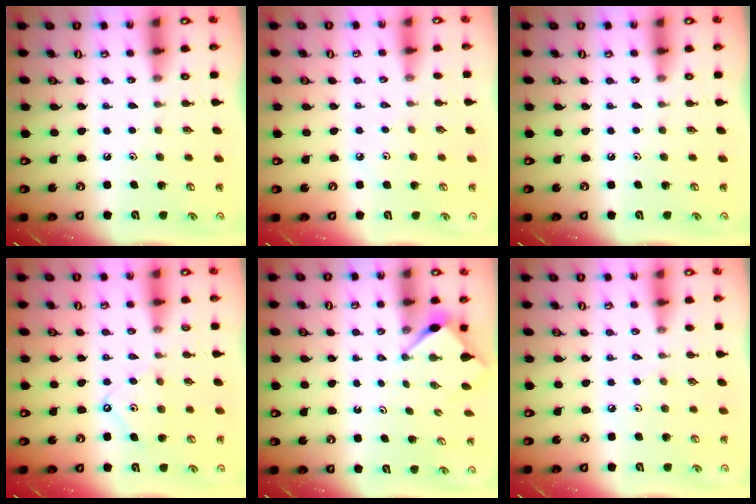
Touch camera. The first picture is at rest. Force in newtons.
{"total": 2.0, "press": 2.0, "slide": 0.5}
{"total": 0.0}
{"total": 7.4, "press": 7.4, "slide": 0.8}
{"total": 3.4, "press": 3.3, "slide": 0.3}
{"total": 2.2, "press": 2.1, "slide": 0.6}